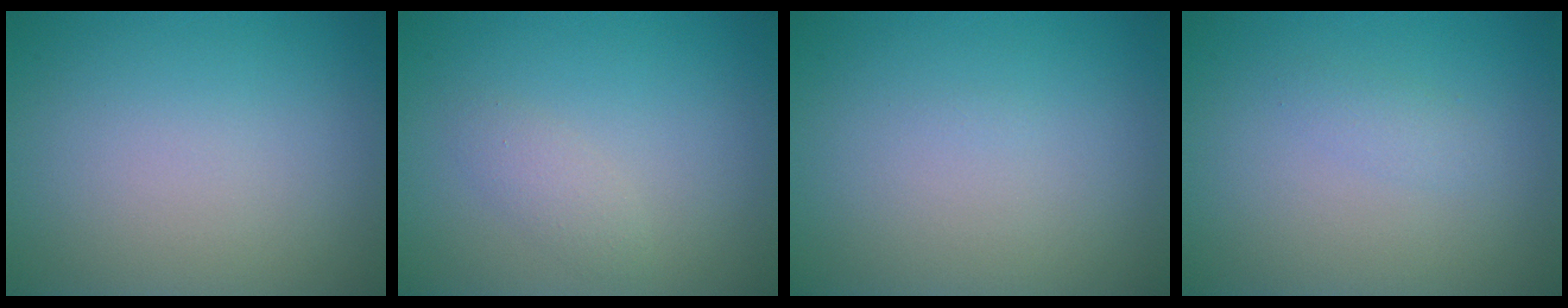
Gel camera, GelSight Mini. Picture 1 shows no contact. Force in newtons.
{"total": 1.3, "press": 1.3, "slide": 0.1}
{"total": 0.0}
{"total": 1.0, "press": 1.0, "slide": 0.0}